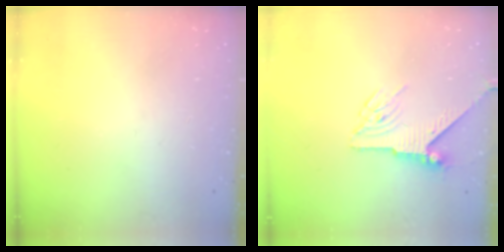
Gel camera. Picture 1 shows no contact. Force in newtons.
{"total": 6.0, "press": 6.0, "slide": 0.7}